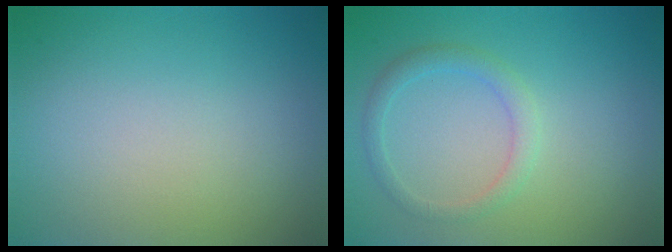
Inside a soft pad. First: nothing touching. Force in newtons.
{"total": 1.9, "press": 1.9, "slide": 0.1}